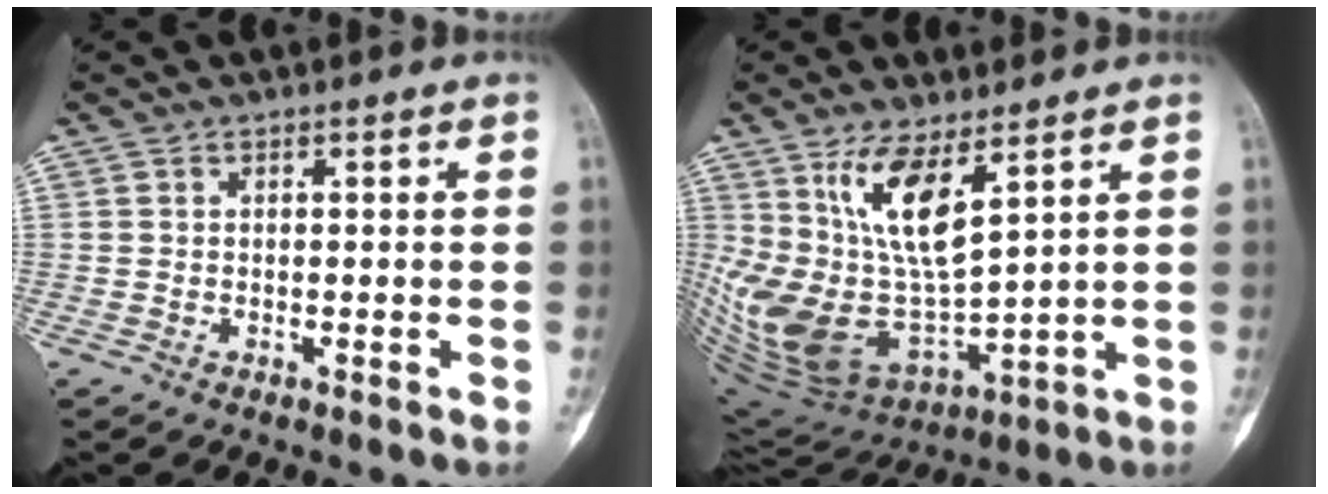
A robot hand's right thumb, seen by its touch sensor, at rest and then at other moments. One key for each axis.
{"total": 19.7, "fx": 7.0, "fy": 7.9, "fz": 16.6, "tx": -0.330, "ty": -0.048, "tz": 0.157}